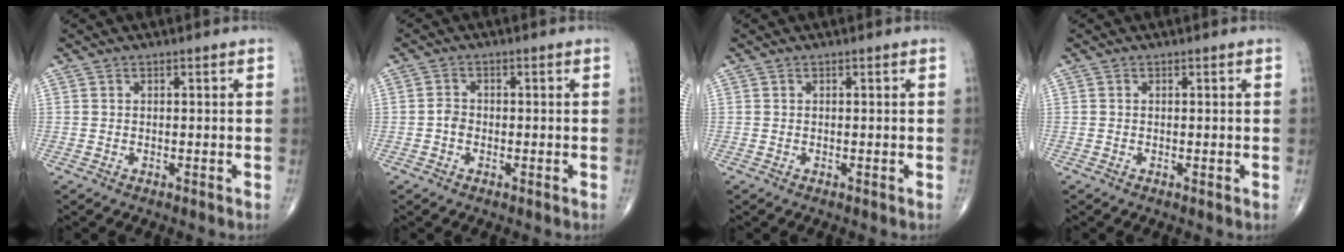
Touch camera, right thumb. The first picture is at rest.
{"total": 2.0, "force": [-0.6, 1.6, 1.1], "torque": [-0.011, 0.008, -0.014]}
{"total": 0.0}
{"total": 0.0}